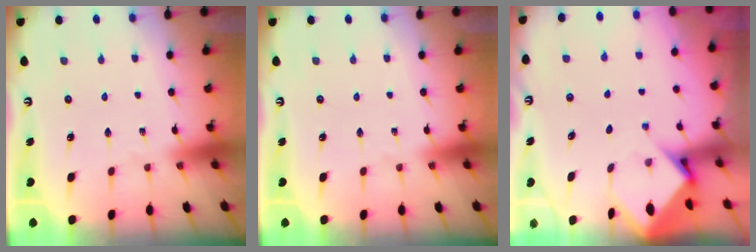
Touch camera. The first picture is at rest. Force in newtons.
{"total": 0.0}
{"total": 4.6, "press": 4.6, "slide": 0.3}